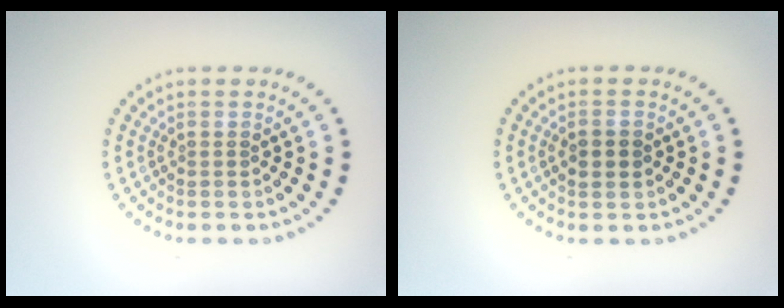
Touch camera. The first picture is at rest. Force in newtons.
{"total": 2.4, "press": 2.4, "slide": 0.1}